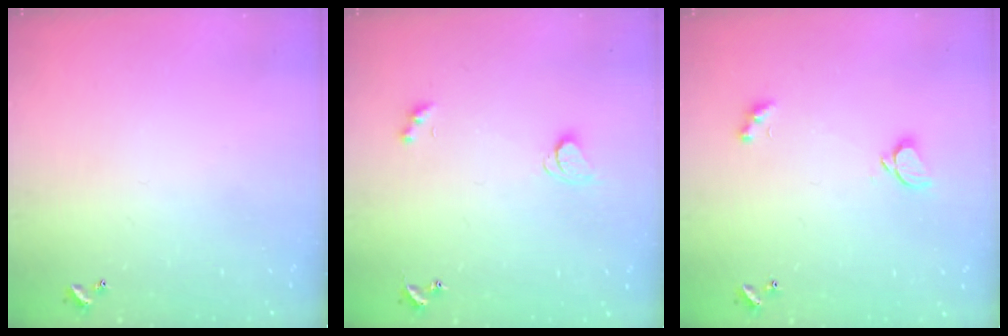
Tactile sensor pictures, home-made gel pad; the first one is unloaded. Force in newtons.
{"total": 2.4, "press": 2.3, "slide": 0.6}
{"total": 1.8, "press": 1.6, "slide": 0.8}